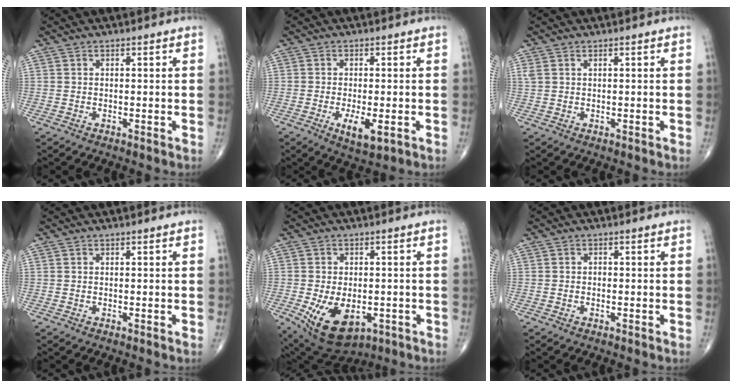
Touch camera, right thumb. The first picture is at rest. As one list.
[{"total": 5.4, "force": [-1.6, 1.9, 4.8], "torque": [-0.082, -0.012, -0.022]}, {"total": 1.0, "force": [0.6, 0.4, 0.7], "torque": [-0.020, 0.010, 0.018]}, {"total": 0.0}, {"total": 12.6, "force": [-4.1, 7.6, 9.3], "torque": [-0.145, -0.002, -0.046]}, {"total": 0.5, "force": [-0.1, 0.4, 0.3], "torque": [-0.003, 0.003, -0.004]}]